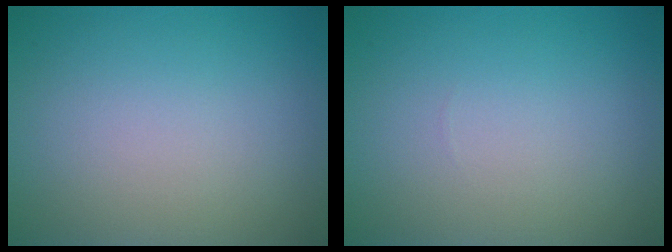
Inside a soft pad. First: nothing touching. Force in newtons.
{"total": 0.0}